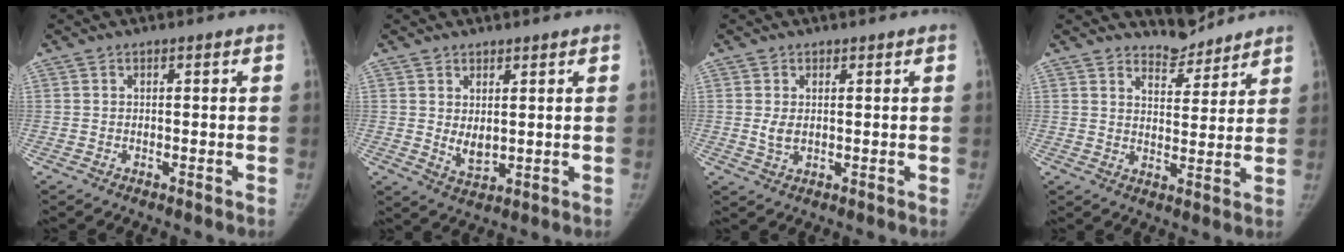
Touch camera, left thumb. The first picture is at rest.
{"total": 3.7, "force": [1.2, 2.2, 2.7], "torque": [-0.038, -0.022, 0.030]}
{"total": 2.0, "force": [0.6, 1.4, 1.3], "torque": [-0.018, -0.008, 0.015]}
{"total": 5.6, "force": [5.4, 1.4, -0.3], "torque": [0.025, -0.053, 0.088]}